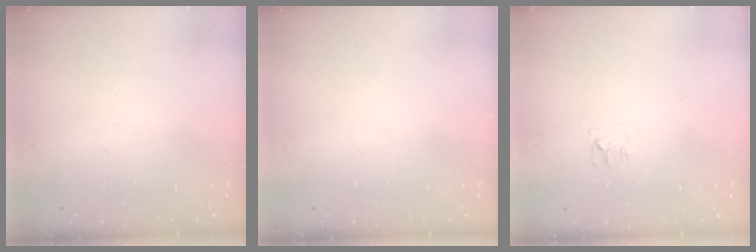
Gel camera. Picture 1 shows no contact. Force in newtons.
{"total": 0.0}
{"total": 6.3, "press": 6.2, "slide": 0.6}